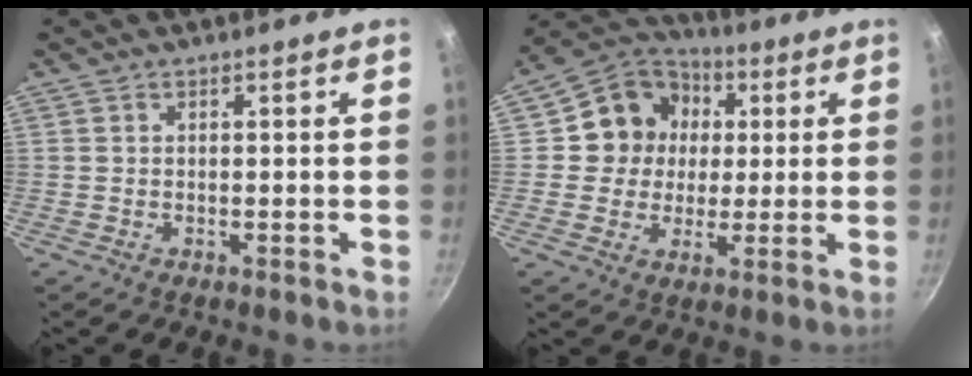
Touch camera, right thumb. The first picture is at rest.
{"total": 12.4, "force": [2.4, 11.2, 4.8], "torque": [-0.049, 0.014, 0.022]}